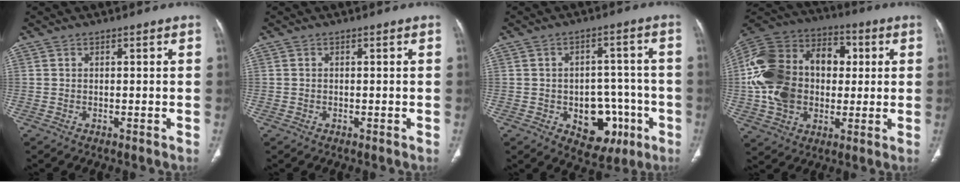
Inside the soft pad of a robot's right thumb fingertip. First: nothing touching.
{"total": 0.0}
{"total": 11.8, "force": [-3.9, 8.2, 7.5], "torque": [-0.053, 0.034, -0.040]}
{"total": 25.6, "force": [1.1, 18.9, 17.2], "torque": [-0.340, 0.035, 0.027]}